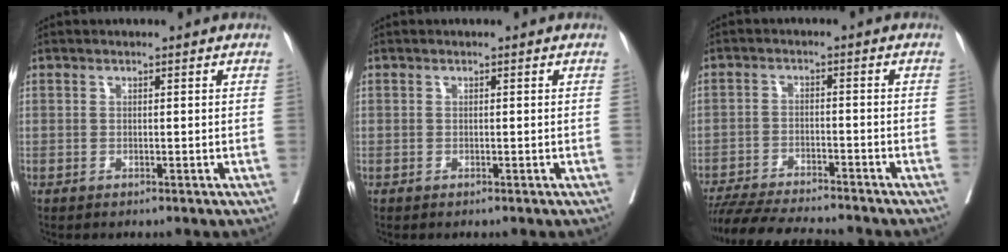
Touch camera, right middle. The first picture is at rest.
{"total": 0.0}
{"total": 13.5, "force": [-12.4, 1.3, 5.3], "torque": [-0.083, -0.016, -0.189]}